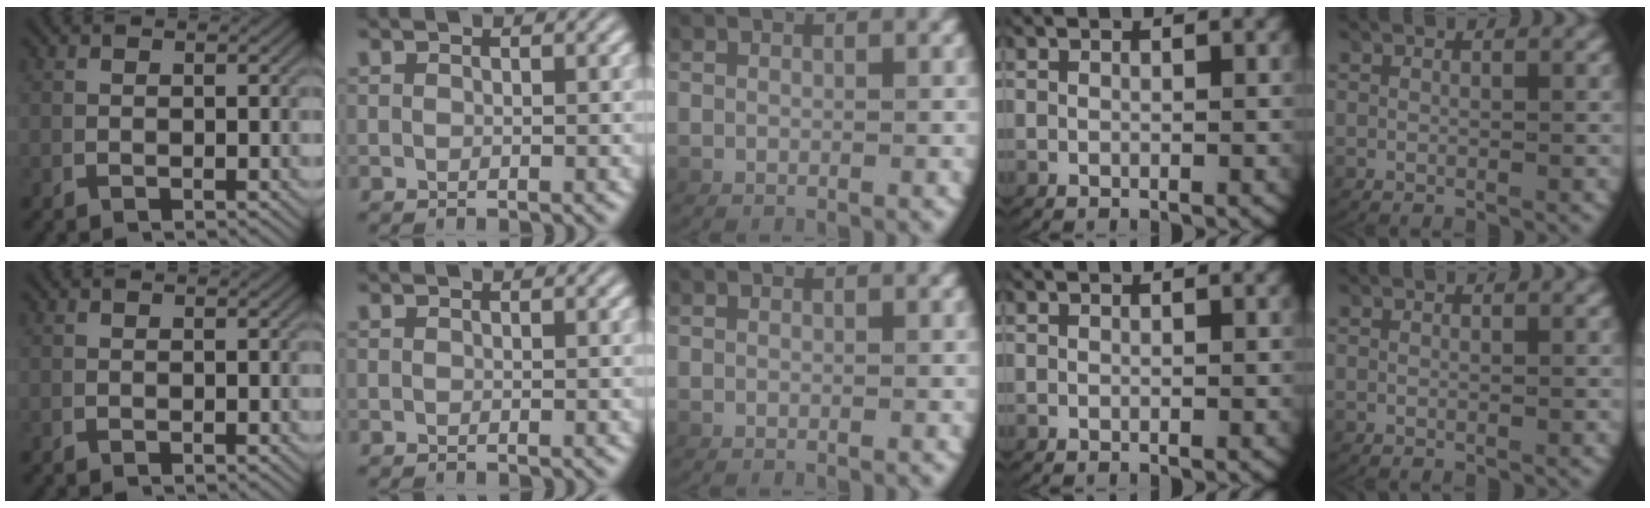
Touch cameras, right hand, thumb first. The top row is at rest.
{}